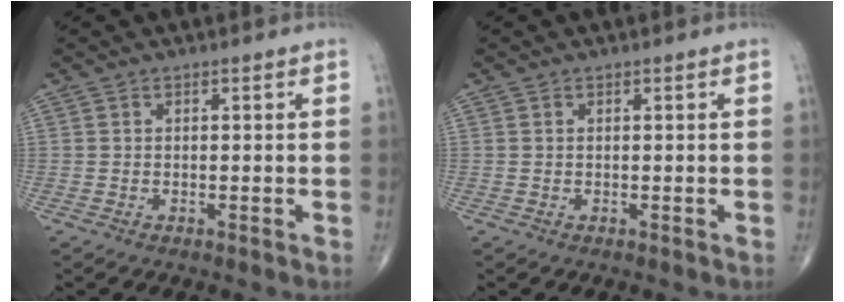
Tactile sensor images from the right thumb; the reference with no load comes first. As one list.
[{"total": 0.0}]